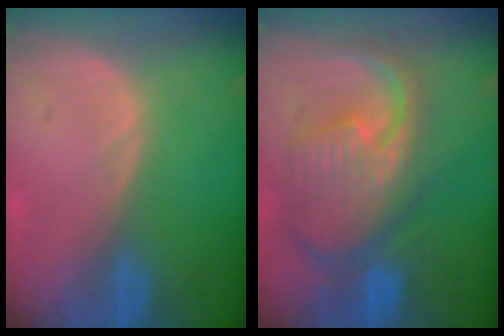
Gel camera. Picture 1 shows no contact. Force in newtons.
{"total": 11.9, "press": 10.4, "slide": 5.9}